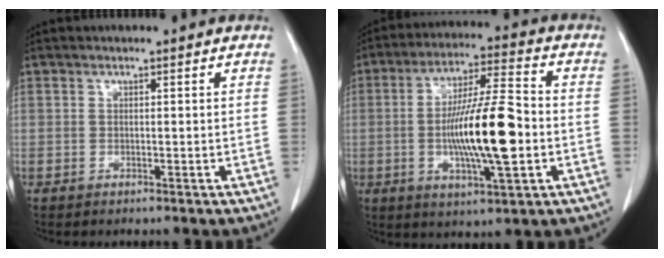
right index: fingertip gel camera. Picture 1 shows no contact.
{"total": 14.6, "force": [-2.2, 1.9, 14.3], "torque": [-0.260, -0.002, -0.036]}